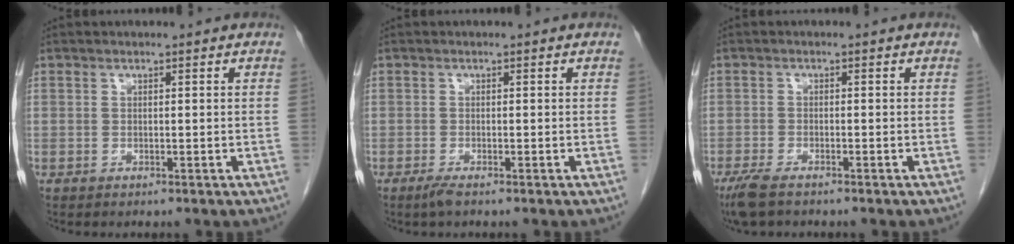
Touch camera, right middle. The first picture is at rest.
{"total": 1.4, "force": [-1.0, 0.1, 1.0], "torque": [-0.026, -0.005, -0.021]}
{"total": 4.2, "force": [-3.2, 1.0, 2.5], "torque": [-0.055, -0.011, -0.054]}